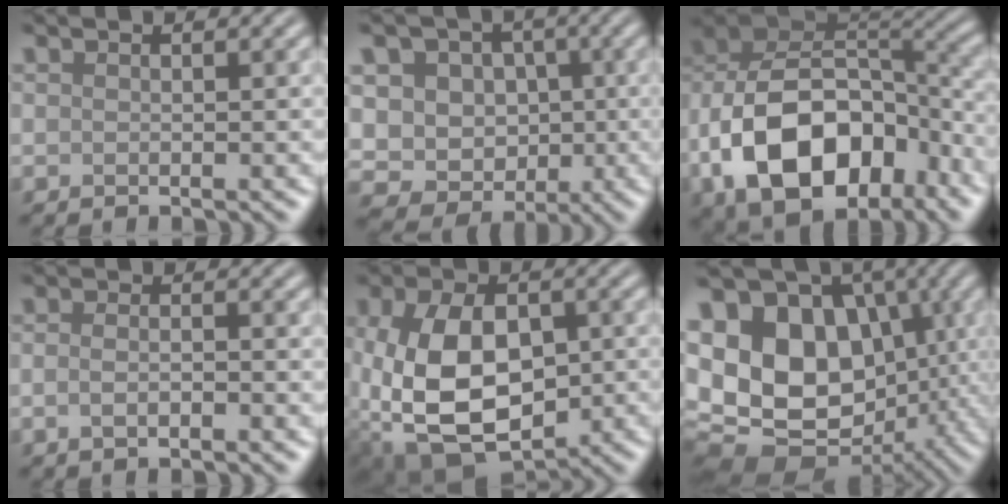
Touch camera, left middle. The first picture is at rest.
{"total": 10.6, "force": [0.1, 9.5, 4.7], "torque": [-0.074, 0.042, -0.032]}
{"total": 14.8, "force": [-5.2, 9.5, 10.1], "torque": [-0.183, 0.000, -0.096]}
{"total": 2.5, "force": [-0.6, 1.2, 2.1], "torque": [-0.024, -0.002, -0.017]}
{"total": 12.9, "force": [-1.9, 8.4, 9.6], "torque": [-0.203, -0.025, -0.024]}
{"total": 15.0, "force": [-0.1, 11.6, 9.6], "torque": [-0.181, -0.002, -0.006]}